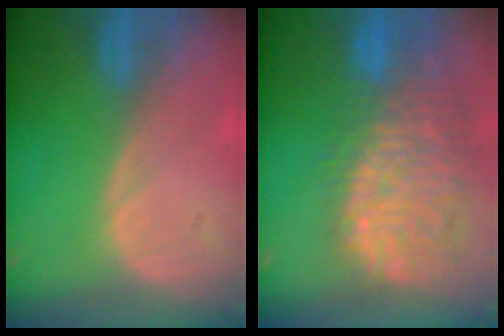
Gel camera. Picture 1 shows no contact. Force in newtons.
{"total": 13.8, "press": 11.6, "slide": 7.5}